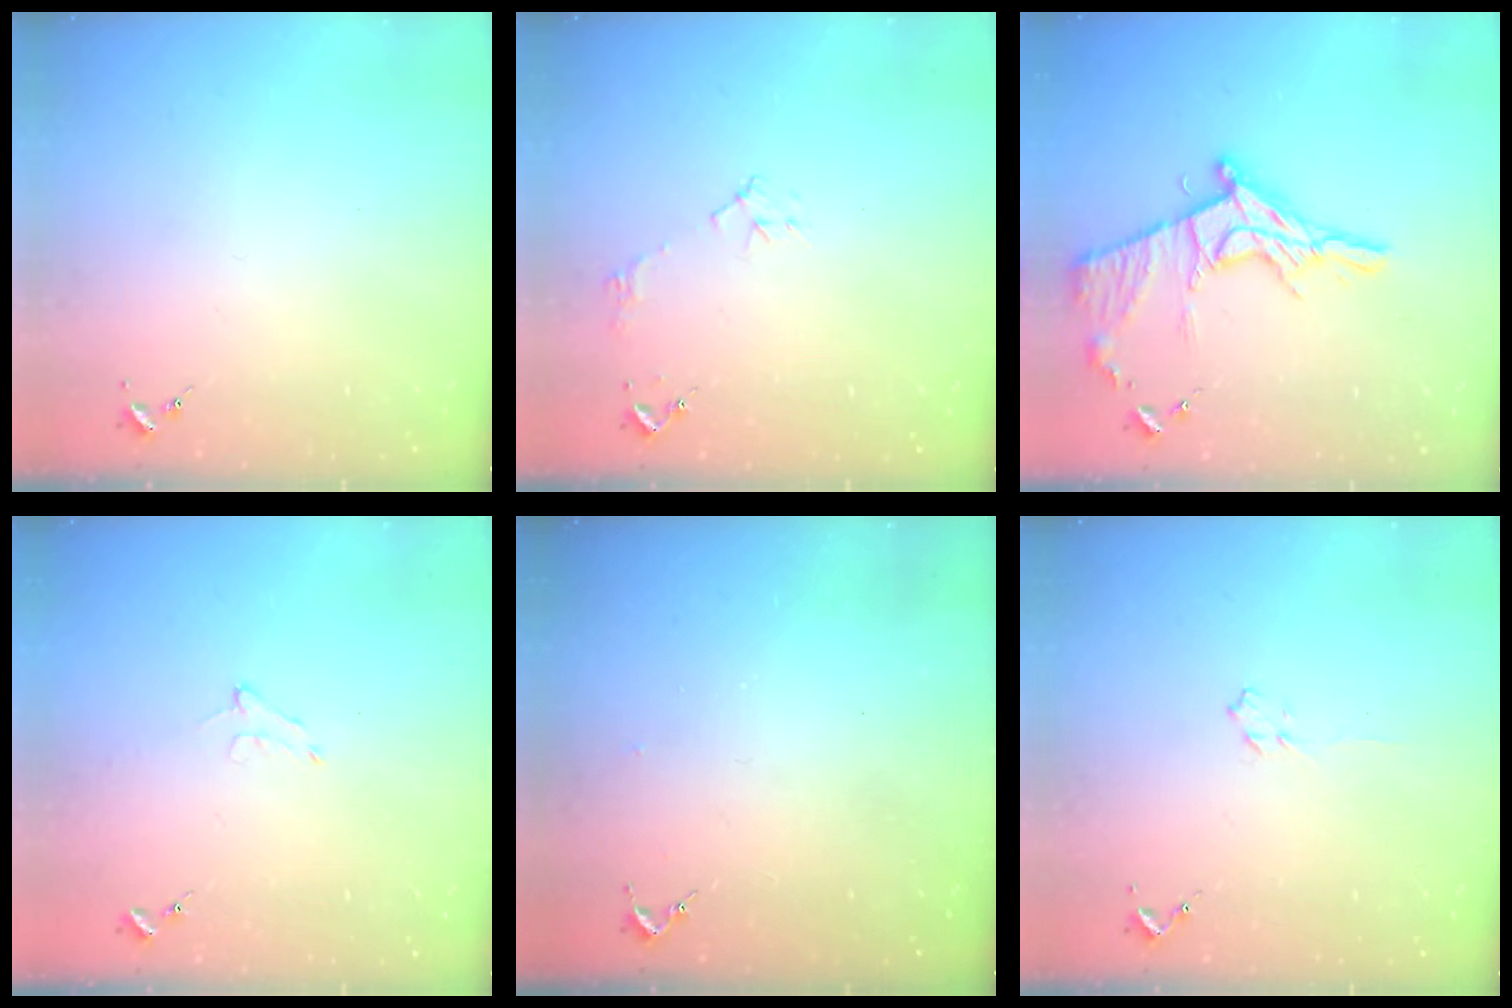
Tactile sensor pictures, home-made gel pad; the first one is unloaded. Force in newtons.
{"total": 5.3, "press": 5.3, "slide": 0.7}
{"total": 16.9, "press": 16.8, "slide": 1.4}
{"total": 5.4, "press": 5.3, "slide": 0.8}
{"total": 2.6, "press": 2.5, "slide": 0.3}
{"total": 3.9, "press": 3.9, "slide": 0.6}